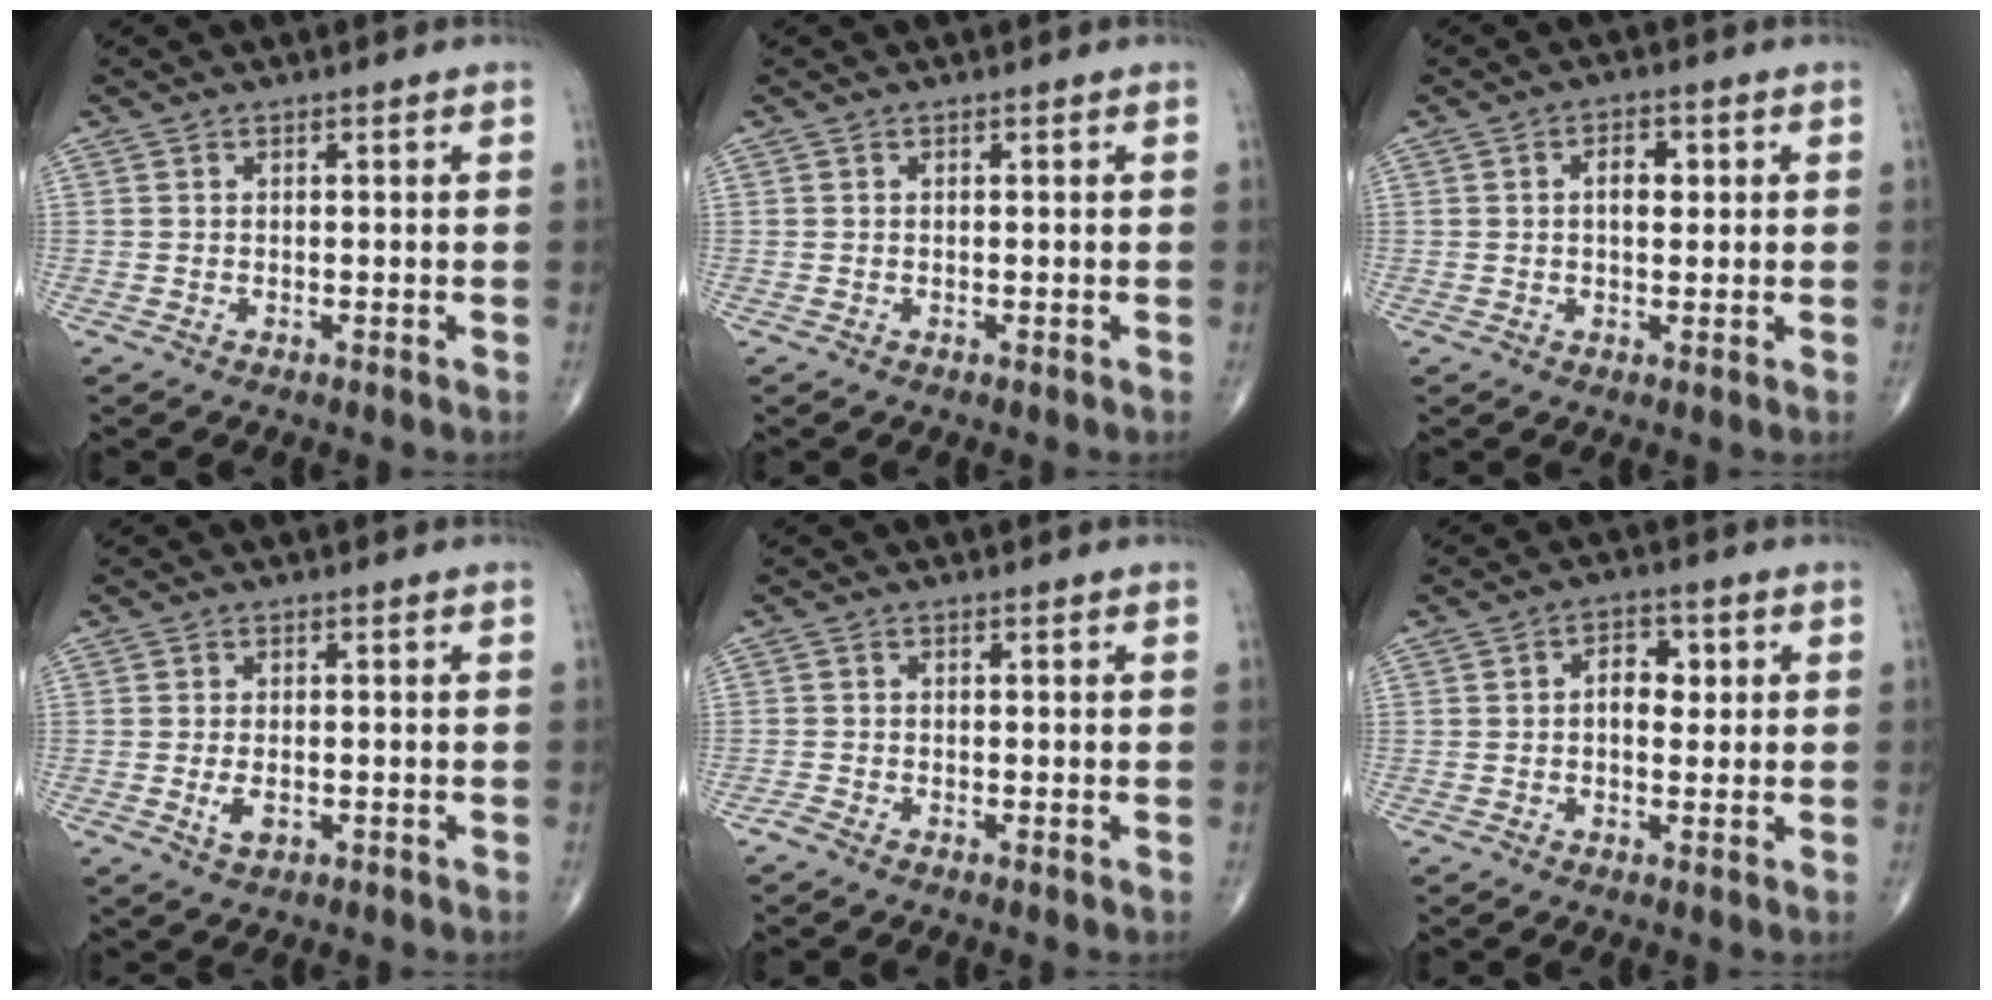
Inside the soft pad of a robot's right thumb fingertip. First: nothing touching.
{"total": 0.0}
{"total": 4.1, "force": [0.8, 2.4, 3.3], "torque": [-0.043, 0.004, 0.009]}
{"total": 2.9, "force": [-0.7, 1.5, 2.4], "torque": [-0.044, -0.003, -0.011]}
{"total": 1.2, "force": [-0.9, 0.3, 0.7], "torque": [-0.021, -0.004, -0.025]}
{"total": 5.0, "force": [0.6, 3.4, 3.7], "torque": [-0.036, 0.009, 0.003]}